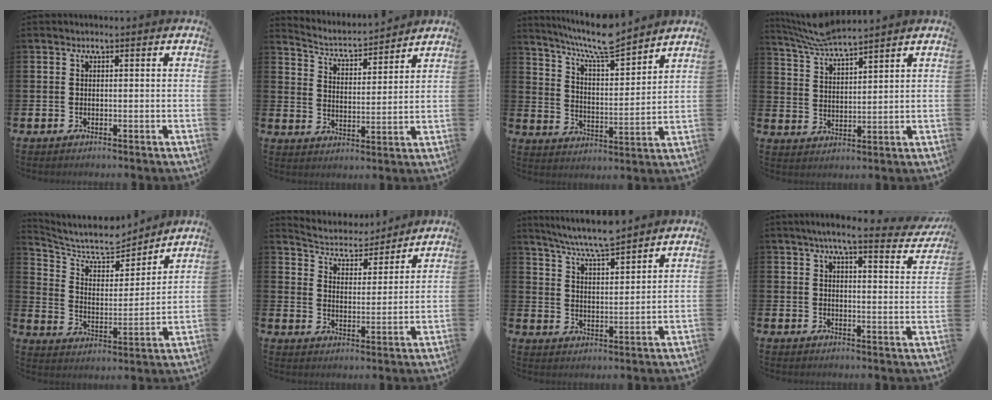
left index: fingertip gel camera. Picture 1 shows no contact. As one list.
[{"total": 4.2, "force": [4.0, 0.9, 0.8], "torque": [-0.042, -0.033, 0.064]}, {"total": 8.9, "force": [8.3, 0.9, 3.2], "torque": [-0.095, -0.048, 0.150]}, {"total": 5.9, "force": [5.7, 0.1, 1.5], "torque": [-0.052, -0.026, 0.105]}, {"total": 8.8, "force": [7.9, 2.8, 2.8], "torque": [-0.084, -0.061, 0.133]}, {"total": 5.3, "force": [5.1, 1.5, 0.5], "torque": [-0.044, -0.038, 0.087]}, {"total": 7.1, "force": [6.8, 0.2, 2.1], "torque": [-0.067, -0.036, 0.122]}, {"total": 5.8, "force": [5.0, 0.6, 2.9], "torque": [-0.055, -0.029, 0.080]}]